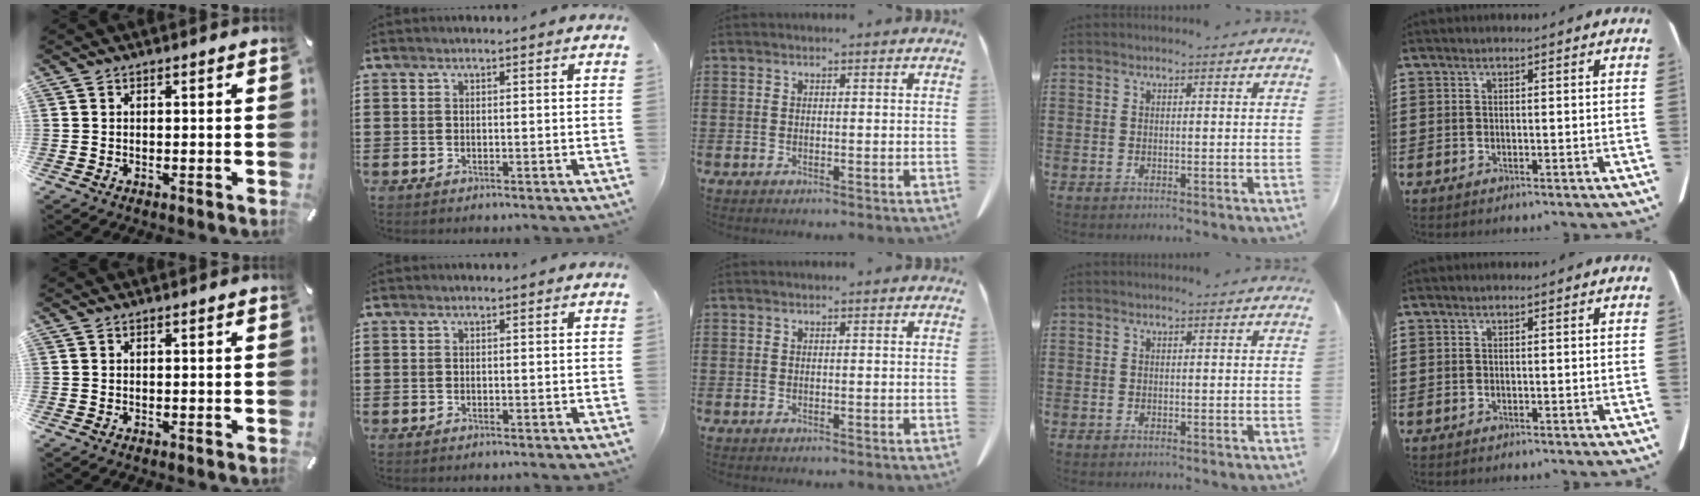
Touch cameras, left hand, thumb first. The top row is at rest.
{}